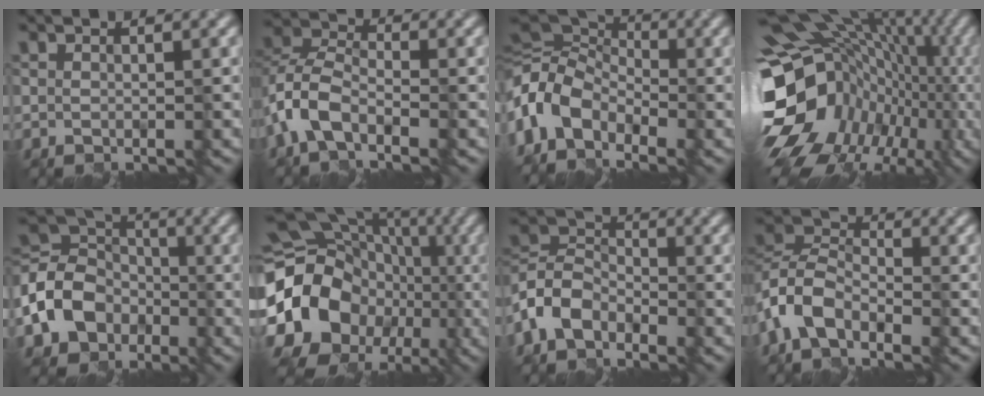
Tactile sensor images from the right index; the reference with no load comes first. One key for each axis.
{"total": 5.0, "fx": -2.7, "fy": 2.7, "fz": 3.2, "tx": -0.064, "ty": 0.005, "tz": -0.066}
{"total": 9.9, "fx": -3.2, "fy": 6.8, "fz": 6.5, "tx": -0.134, "ty": -0.002, "tz": -0.067}
{"total": 18.1, "fx": -4.2, "fy": 13.3, "fz": 11.5, "tx": -0.204, "ty": -0.001, "tz": -0.048}
{"total": 7.8, "fx": -2.9, "fy": 6.3, "fz": 3.6, "tx": -0.076, "ty": 0.005, "tz": -0.070}
{"total": 21.2, "fx": -3.1, "fy": 18.8, "fz": 9.3, "tx": -0.174, "ty": -0.008, "tz": -0.083}
{"total": 5.3, "fx": -2.9, "fy": 3.5, "fz": 2.7, "tx": -0.060, "ty": 0.007, "tz": -0.071}
{"total": 6.0, "fx": -3.6, "fy": 3.4, "fz": 3.4, "tx": -0.070, "ty": 0.004, "tz": -0.085}